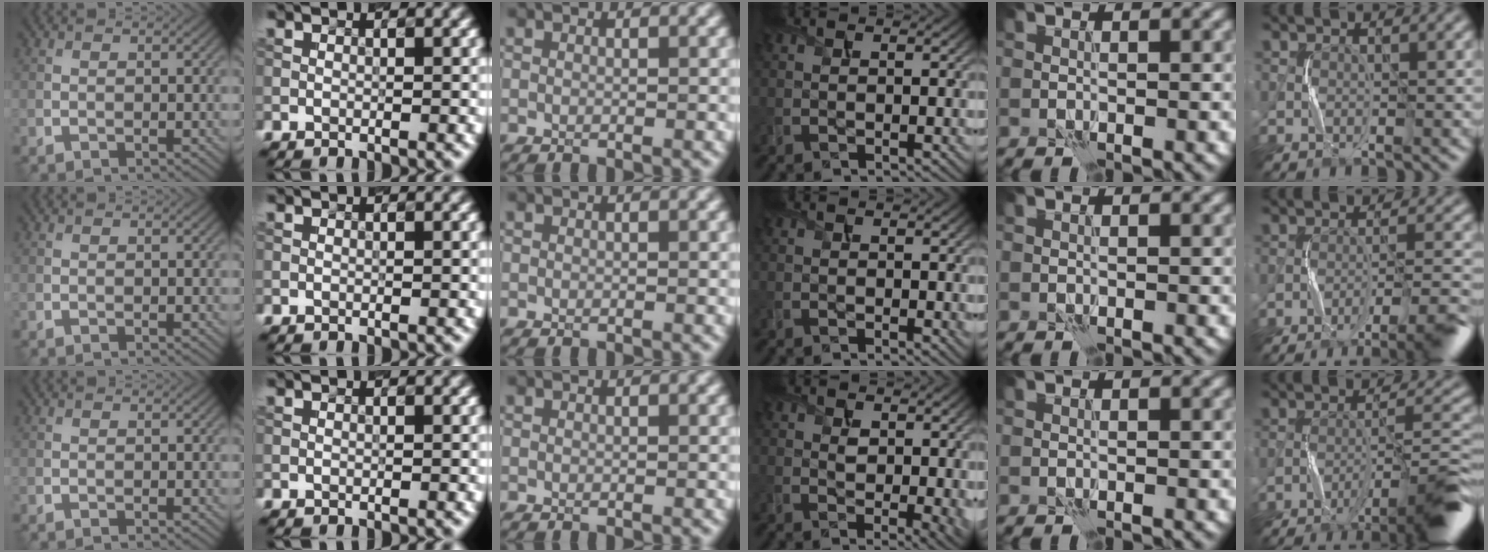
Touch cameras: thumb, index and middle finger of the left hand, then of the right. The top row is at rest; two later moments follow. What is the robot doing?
{"motion": "squeeze", "object": "paper clamp"}